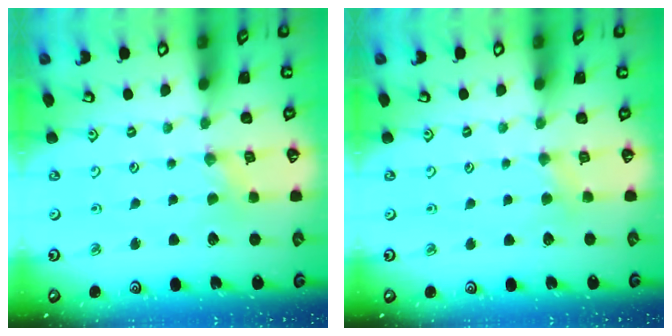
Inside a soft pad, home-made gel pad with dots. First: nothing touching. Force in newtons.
{"total": 2.9, "press": 2.9, "slide": 0.3}